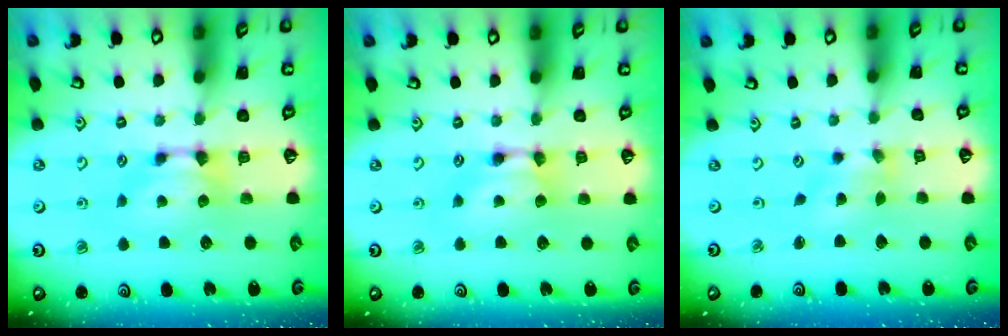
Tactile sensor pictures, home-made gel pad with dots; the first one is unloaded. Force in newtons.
{"total": 1.6, "press": 1.5, "slide": 0.2}
{"total": 1.8, "press": 1.6, "slide": 0.9}